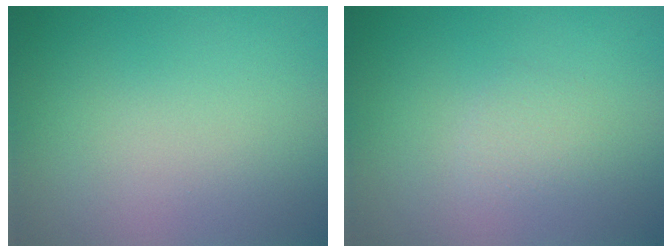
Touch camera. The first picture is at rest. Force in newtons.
{"total": 1.0, "press": 1.0, "slide": 0.0}